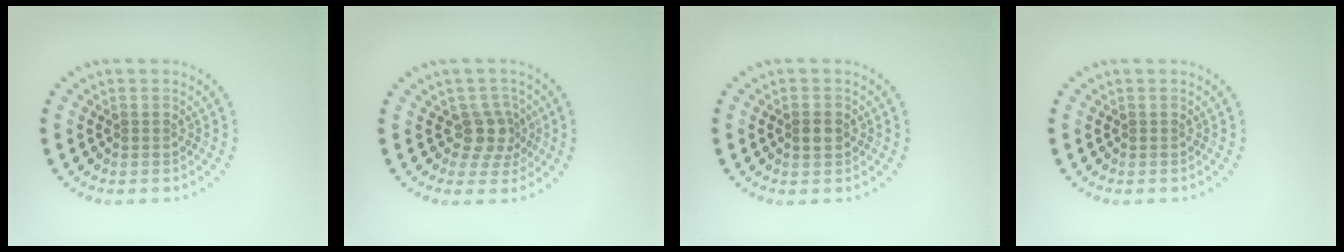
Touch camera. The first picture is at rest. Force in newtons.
{"total": 2.8, "press": 2.1, "slide": 1.8}
{"total": 1.6, "press": 1.6, "slide": 0.1}
{"total": 0.0}